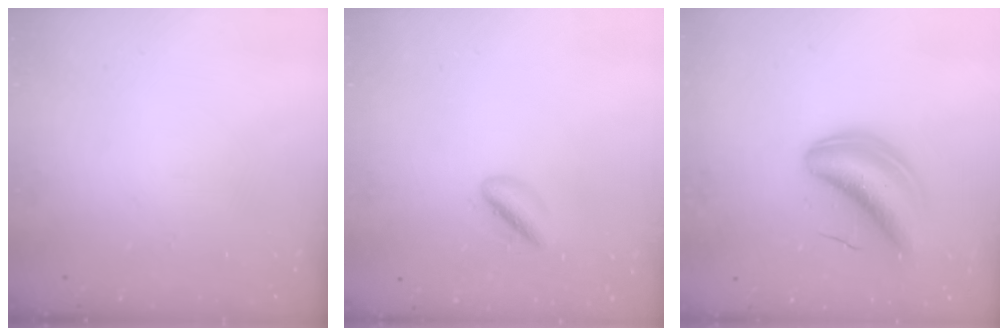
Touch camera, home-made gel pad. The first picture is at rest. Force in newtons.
{"total": 3.7, "press": 3.5, "slide": 1.3}
{"total": 7.9, "press": 7.5, "slide": 2.5}